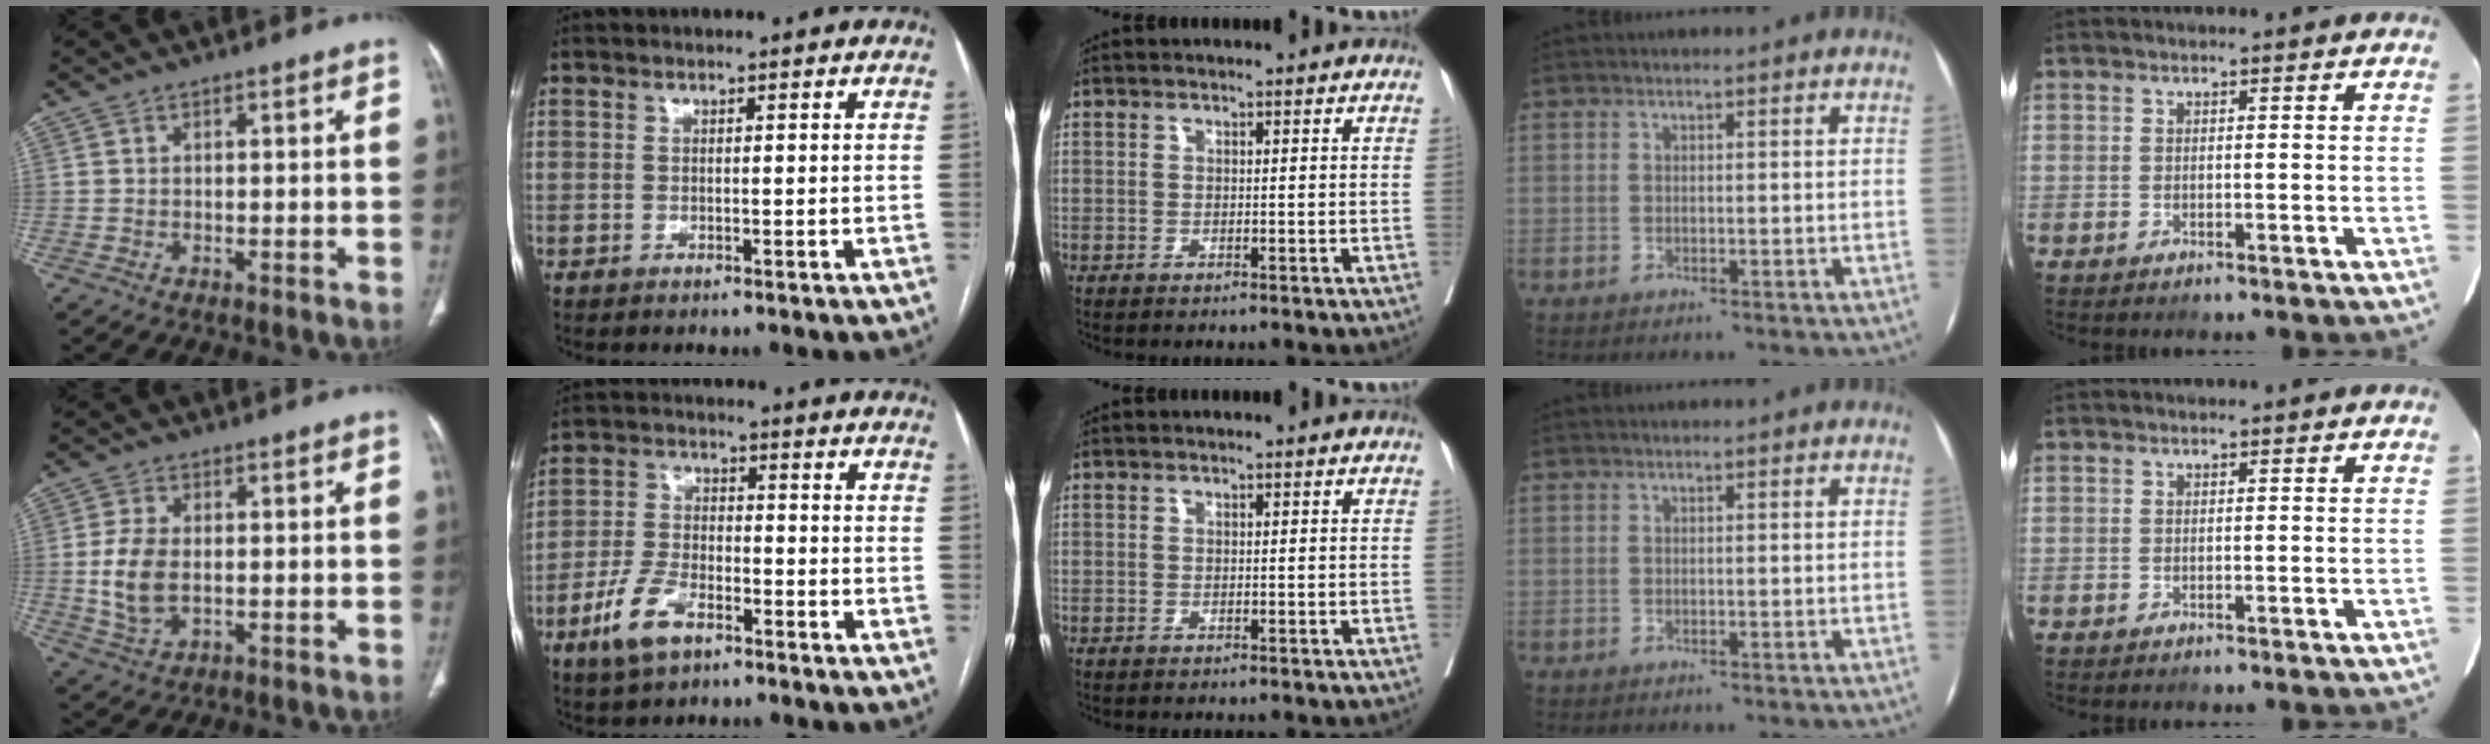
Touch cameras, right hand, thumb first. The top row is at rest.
{"thumb": {"total": 7.4, "force": [-0.2, 4.2, 6.0], "torque": [-0.130, -0.004, 0.001]}, "index": {"total": 8.2, "force": [-4.9, 3.8, 5.4], "torque": [-0.126, 0.001, -0.093]}}